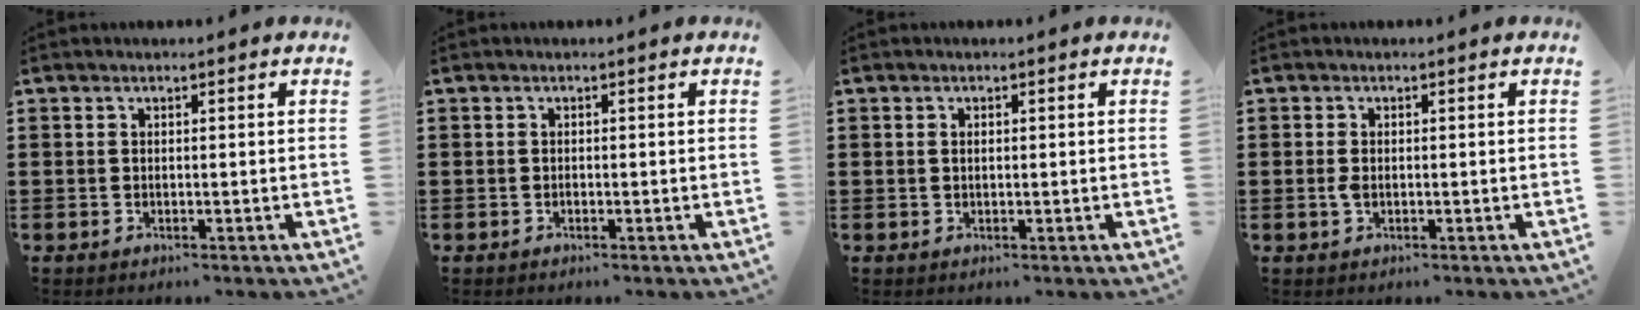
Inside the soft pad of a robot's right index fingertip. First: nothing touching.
{"total": 0.0}
{"total": 0.7, "force": [0.1, 0.4, 0.6], "torque": [-0.014, 0.001, 0.002]}
{"total": 1.5, "force": [-0.2, 0.9, 1.3], "torque": [-0.033, 0.000, -0.006]}